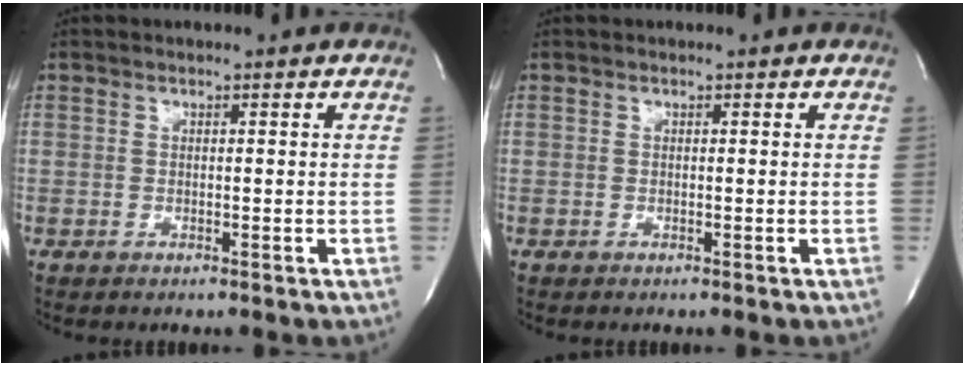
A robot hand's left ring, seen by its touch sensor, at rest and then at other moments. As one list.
[{"total": 0.0}]